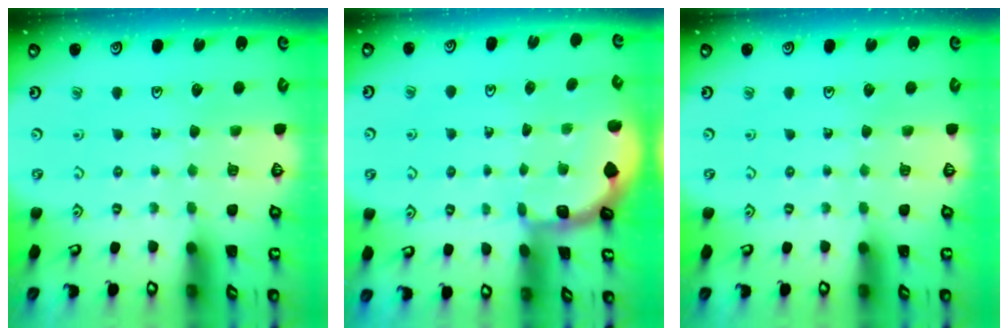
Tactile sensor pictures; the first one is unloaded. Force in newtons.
{"total": 1.6, "press": 1.6, "slide": 0.3}
{"total": 0.0}